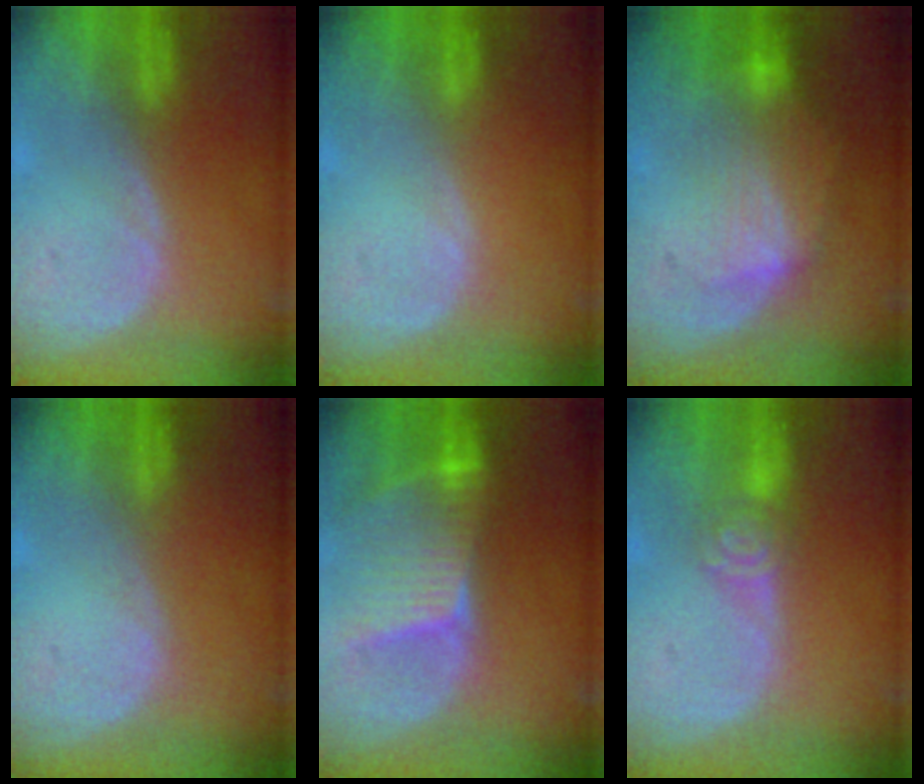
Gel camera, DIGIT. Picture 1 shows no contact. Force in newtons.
{"total": 0.0}
{"total": 8.0, "press": 7.6, "slide": 2.5}
{"total": 0.0}
{"total": 9.3, "press": 8.2, "slide": 4.4}
{"total": 4.3, "press": 4.3, "slide": 0.2}